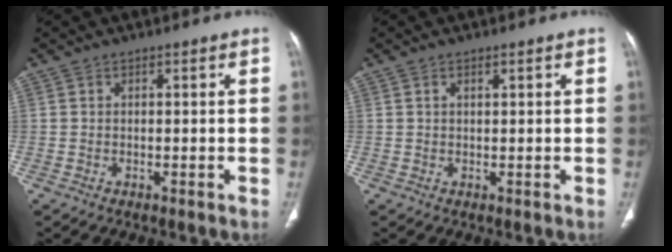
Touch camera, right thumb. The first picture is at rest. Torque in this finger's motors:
{"motor_torque": [-0.43, 0.22, 0.06, 0.55, 0.05]}